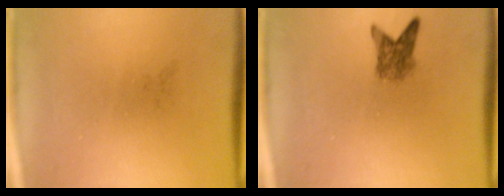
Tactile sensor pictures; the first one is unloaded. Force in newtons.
{"total": 2.9}